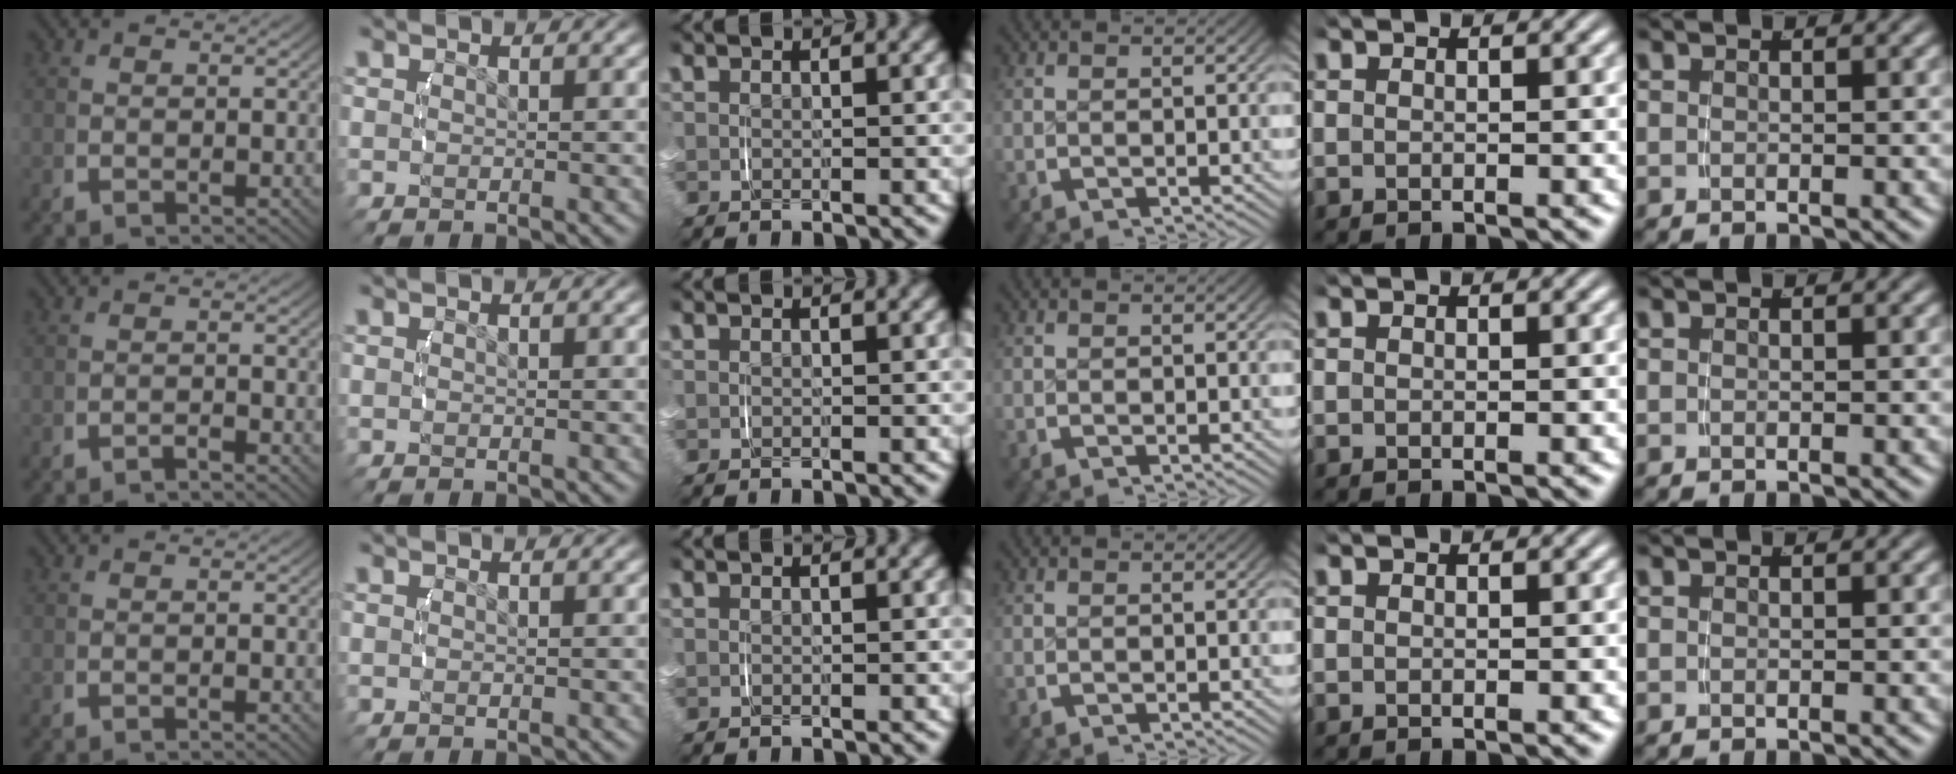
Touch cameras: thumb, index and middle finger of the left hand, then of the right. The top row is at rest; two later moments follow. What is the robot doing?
{"motion": "lift_and_place", "object": "dispenser bottle"}